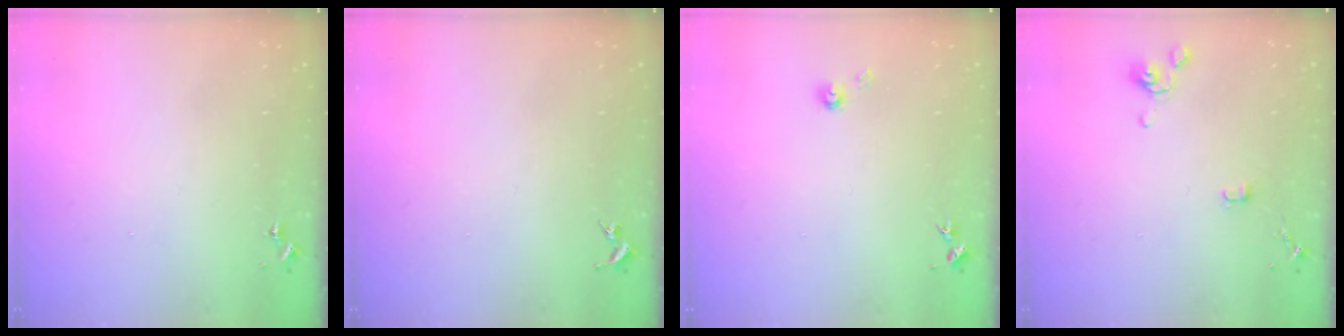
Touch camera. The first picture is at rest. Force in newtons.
{"total": 0.0}
{"total": 3.9, "press": 3.9, "slide": 0.5}
{"total": 4.6, "press": 4.6, "slide": 0.7}